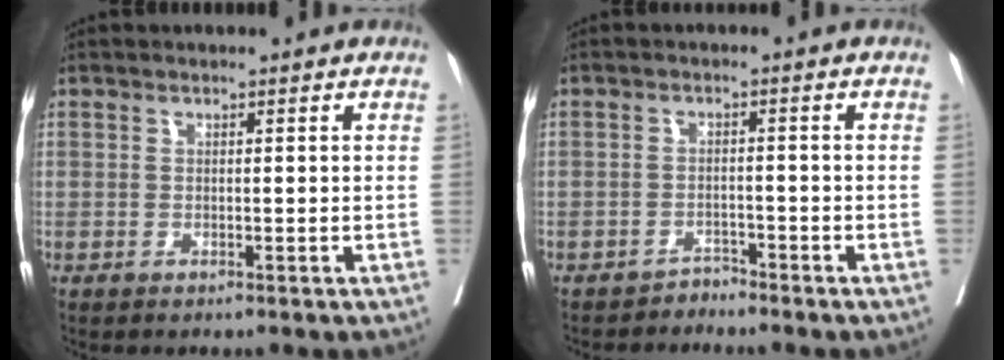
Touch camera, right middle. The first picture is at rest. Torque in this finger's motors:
{"motor_torque": [-0.38, -0.64, -0.27, -0.04]}